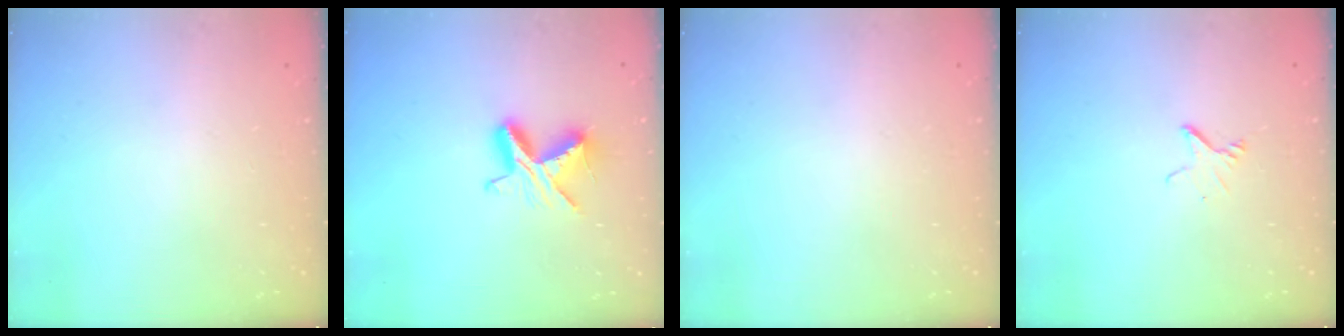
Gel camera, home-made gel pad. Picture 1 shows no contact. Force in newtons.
{"total": 9.9, "press": 9.9, "slide": 0.4}
{"total": 0.0}
{"total": 2.5, "press": 2.5, "slide": 0.1}